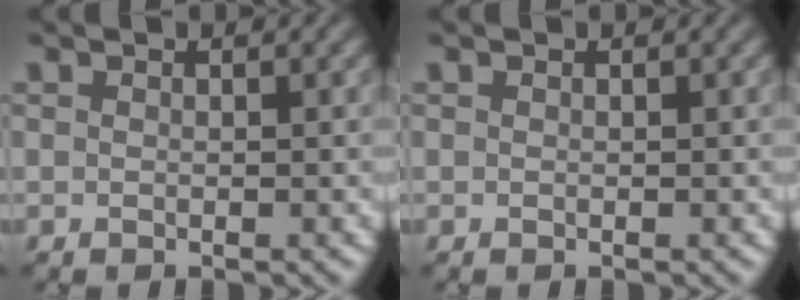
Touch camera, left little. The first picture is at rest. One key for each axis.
{"total": 0.0}